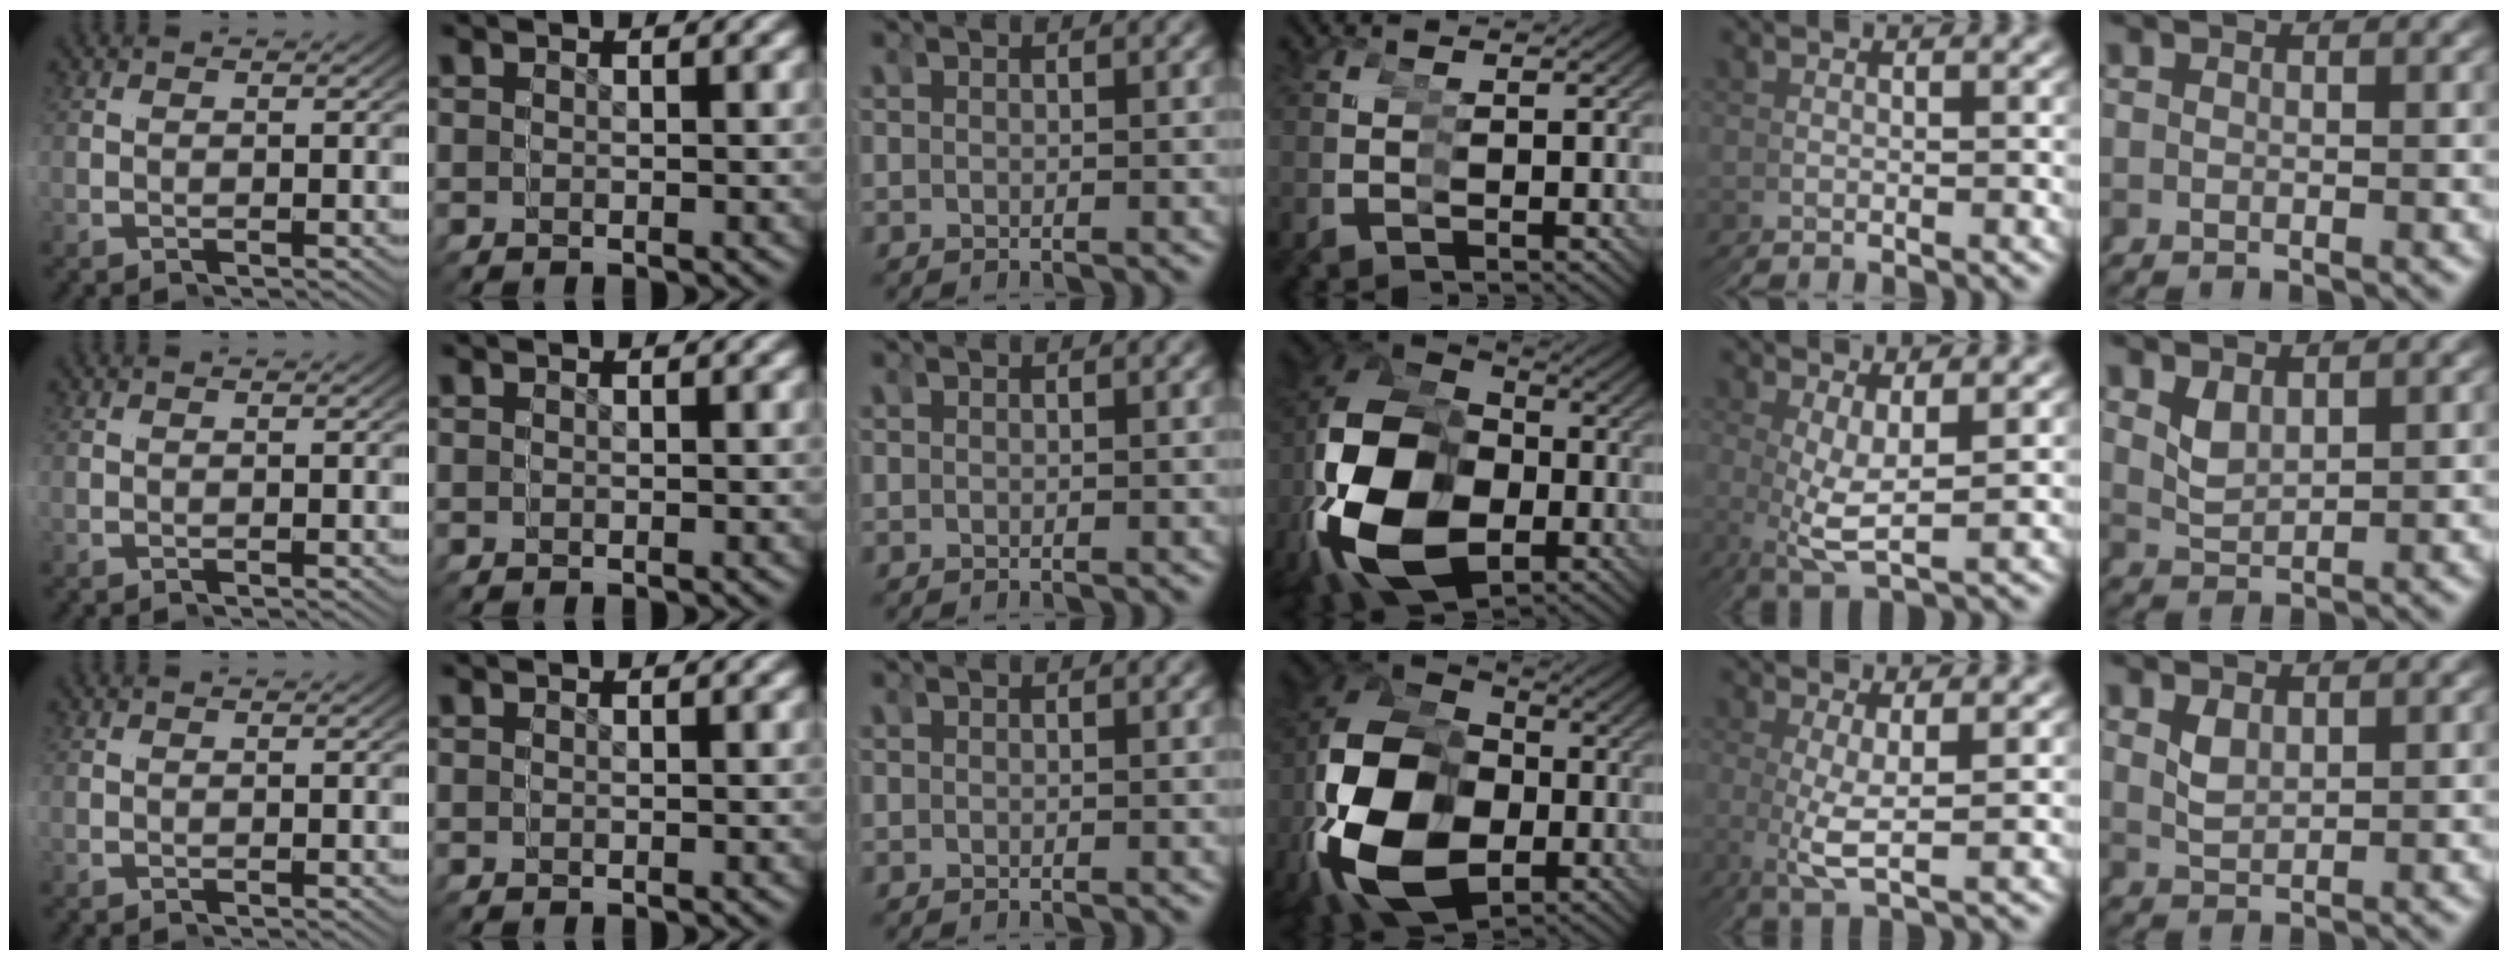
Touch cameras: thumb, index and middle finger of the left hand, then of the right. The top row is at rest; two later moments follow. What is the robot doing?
{"motion": "grasp_and_lifting", "object": "scissors"}